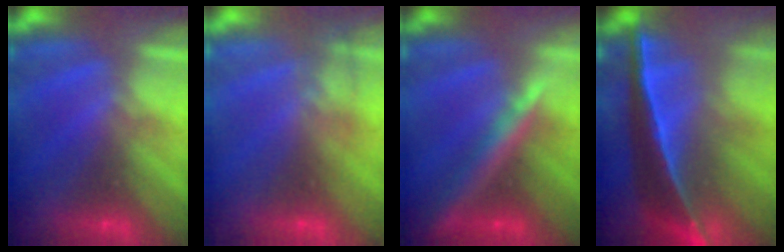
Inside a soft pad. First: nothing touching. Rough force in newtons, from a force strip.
{"total": 1.4}
{"total": 5.5}
{"total": 10.8}